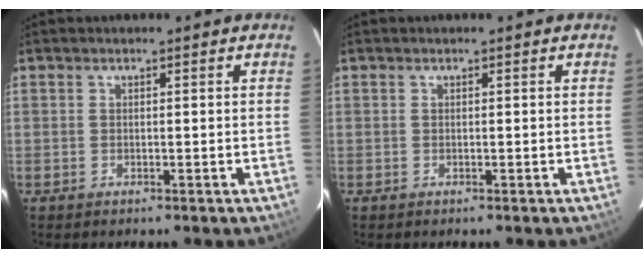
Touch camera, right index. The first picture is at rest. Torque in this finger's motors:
{"motor_torque": [0.00, 0.00, 0.00, 0.00]}